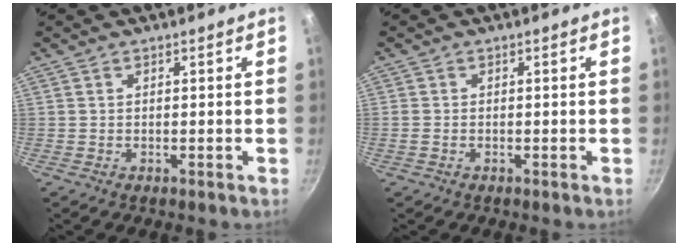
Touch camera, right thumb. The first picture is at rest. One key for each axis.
{"total": 1.2, "fx": -0.3, "fy": 0.9, "fz": 0.8, "tx": -0.019, "ty": 0.001, "tz": -0.007}